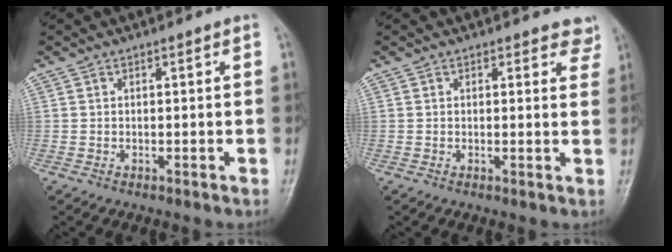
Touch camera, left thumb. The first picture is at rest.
{"total": 3.9, "force": [3.4, 1.8, 0.7], "torque": [0.026, -0.018, 0.020]}